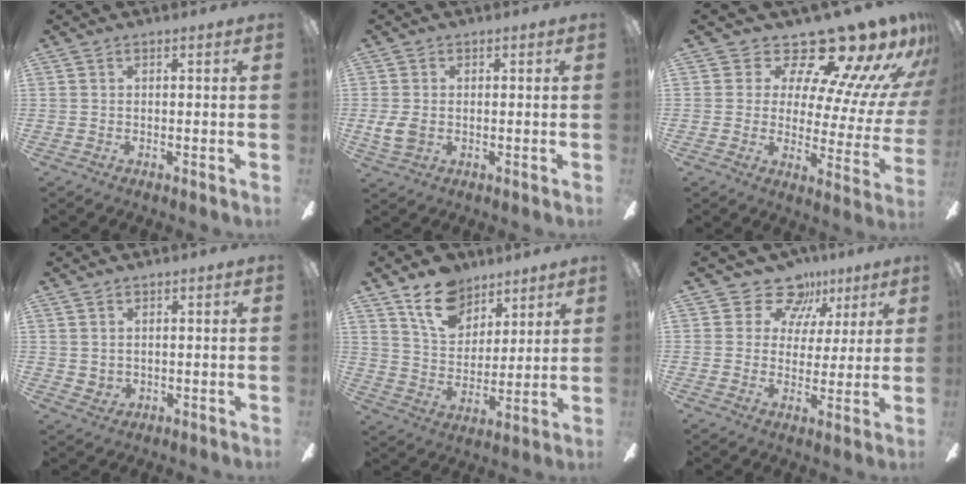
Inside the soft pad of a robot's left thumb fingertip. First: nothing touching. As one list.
[{"total": 4.9, "force": [-0.5, 3.6, 3.3], "torque": [-0.082, 0.000, -0.011]}, {"total": 18.2, "force": [15.0, 6.0, 8.5], "torque": [-0.133, -0.123, 0.251]}, {"total": 2.3, "force": [1.7, 1.6, 0.2], "torque": [-0.007, -0.005, 0.031]}, {"total": 14.5, "force": [9.8, 9.0, 5.8], "torque": [-0.092, -0.046, 0.185]}, {"total": 10.8, "force": [7.2, 7.5, 3.0], "torque": [-0.053, -0.044, 0.136]}]